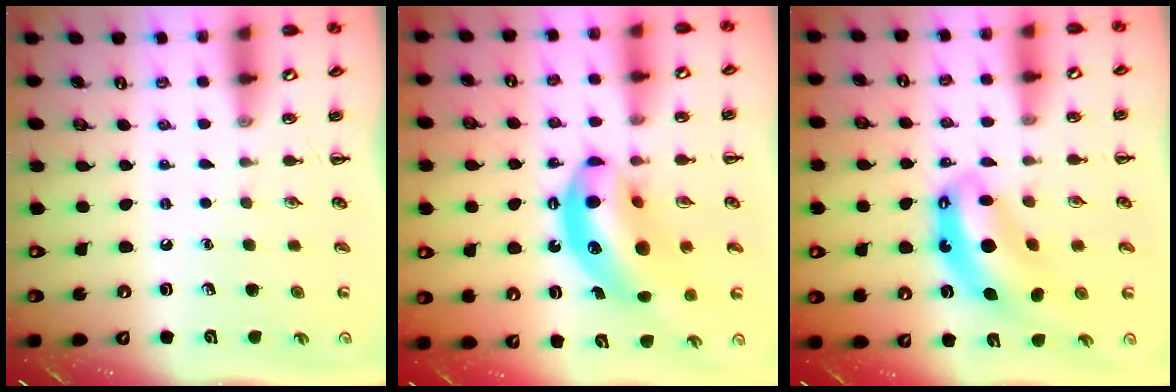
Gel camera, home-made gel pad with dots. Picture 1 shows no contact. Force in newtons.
{"total": 15.4, "press": 14.9, "slide": 3.9}
{"total": 10.6, "press": 10.2, "slide": 2.9}